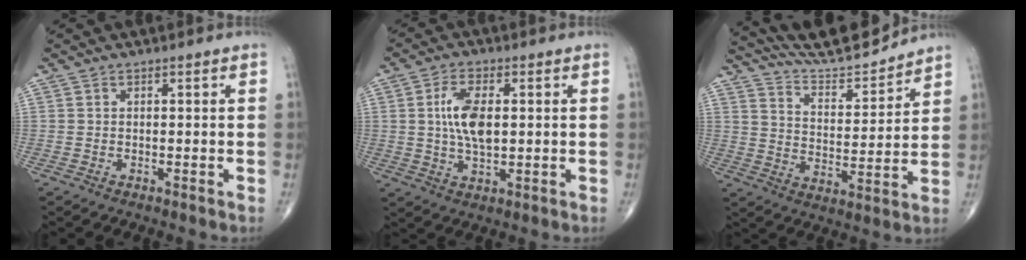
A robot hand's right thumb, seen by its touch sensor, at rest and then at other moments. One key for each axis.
{"total": 8.4, "fx": 1.1, "fy": 4.1, "fz": 7.3, "tx": -0.141, "ty": -0.002, "tz": 0.021}
{"total": 13.2, "fx": 12.7, "fy": 0.8, "fz": 3.3, "tx": -0.043, "ty": -0.067, "tz": 0.221}